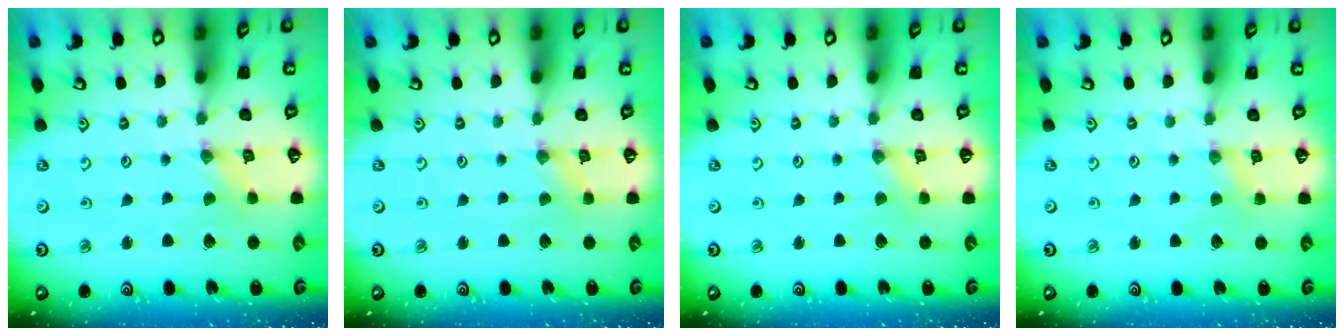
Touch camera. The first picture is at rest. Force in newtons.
{"total": 0.8, "press": 0.7, "slide": 0.1}
{"total": 0.0}
{"total": 1.4, "press": 1.4, "slide": 0.3}